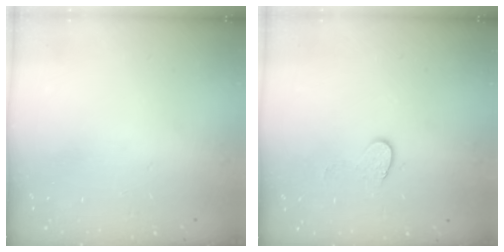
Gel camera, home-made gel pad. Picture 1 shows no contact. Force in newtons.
{"total": 6.2, "press": 6.2, "slide": 0.6}